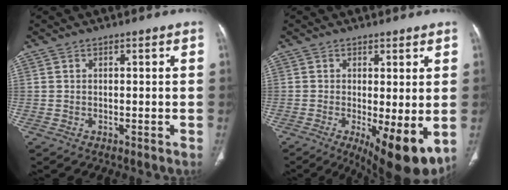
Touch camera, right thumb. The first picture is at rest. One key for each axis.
{"total": 10.8, "fx": -2.4, "fy": 3.5, "fz": 9.9, "tx": -0.143, "ty": -0.026, "tz": -0.026}